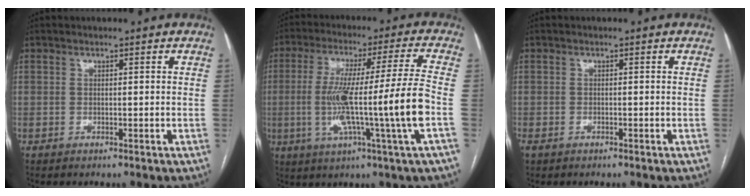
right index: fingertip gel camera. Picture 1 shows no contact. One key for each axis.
{"total": 16.2, "fx": -2.8, "fy": -1.9, "fz": 15.9, "tx": -0.287, "ty": -0.006, "tz": -0.052}
{"total": 1.1, "fx": -0.8, "fy": 0.6, "fz": 0.5, "tx": -0.014, "ty": -0.002, "tz": -0.010}